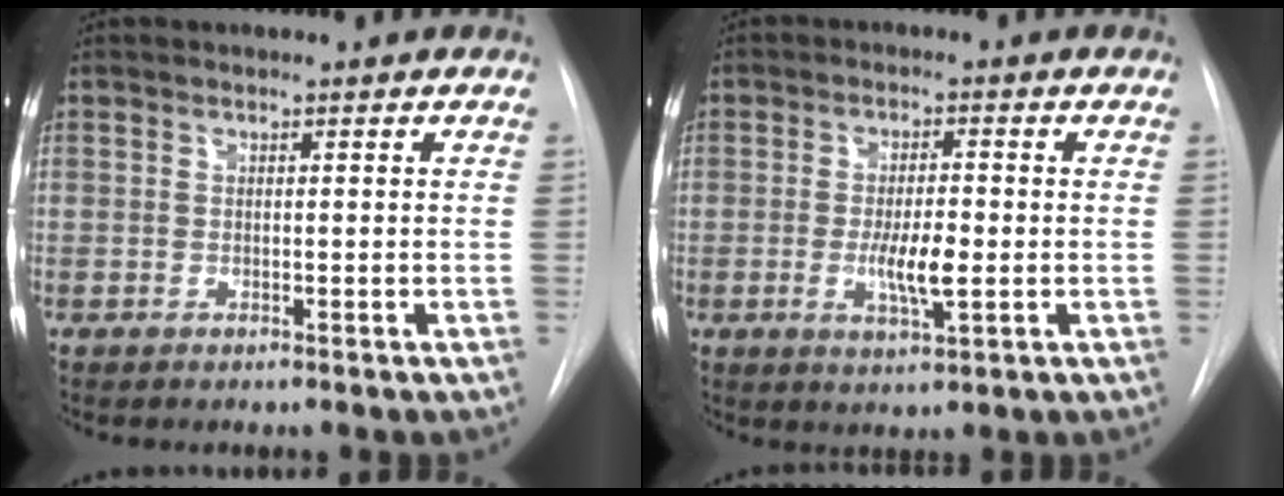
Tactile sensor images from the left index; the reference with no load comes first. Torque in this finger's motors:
{"motor_torque": [0.86, -0.02, 0.18, 0.12]}